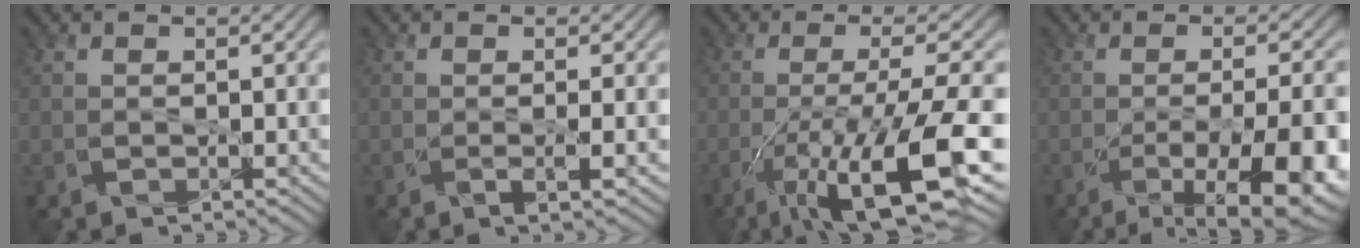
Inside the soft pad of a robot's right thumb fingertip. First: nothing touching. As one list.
[{"total": 2.2, "force": [-0.2, 0.4, 2.2], "torque": [-0.037, 0.000, -0.006]}, {"total": 14.2, "force": [-6.4, 3.3, 12.2], "torque": [-0.217, -0.015, -0.101]}, {"total": 14.4, "force": [-6.3, 4.7, 12.1], "torque": [-0.157, -0.012, -0.079]}]